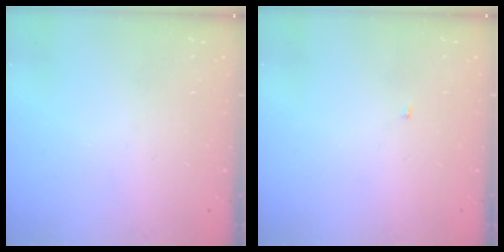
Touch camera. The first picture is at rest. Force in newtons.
{"total": 1.8, "press": 1.8, "slide": 0.2}